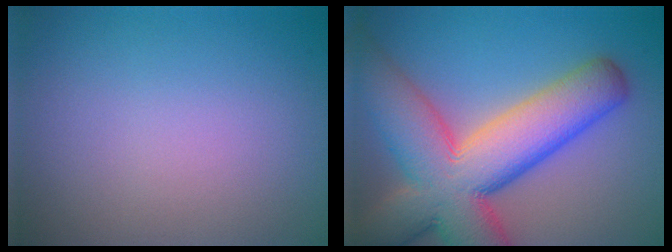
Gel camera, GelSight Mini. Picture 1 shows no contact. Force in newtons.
{"total": 13.1, "press": 13.1, "slide": 1.1}